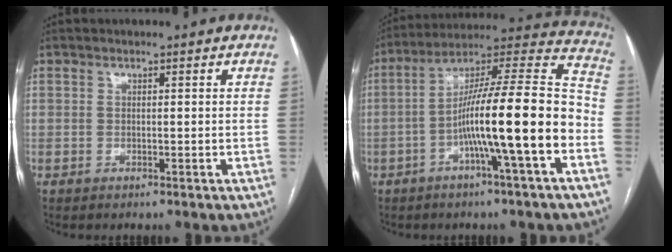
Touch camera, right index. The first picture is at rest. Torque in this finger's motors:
{"motor_torque": [2.14, 0.00, 1.05, 0.21]}